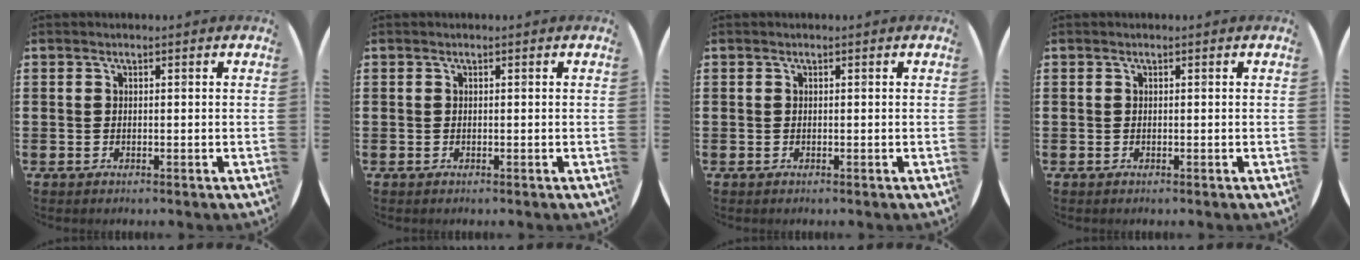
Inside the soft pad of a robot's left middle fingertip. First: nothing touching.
{"total": 0.0}
{"total": 0.0}
{"total": 0.0}